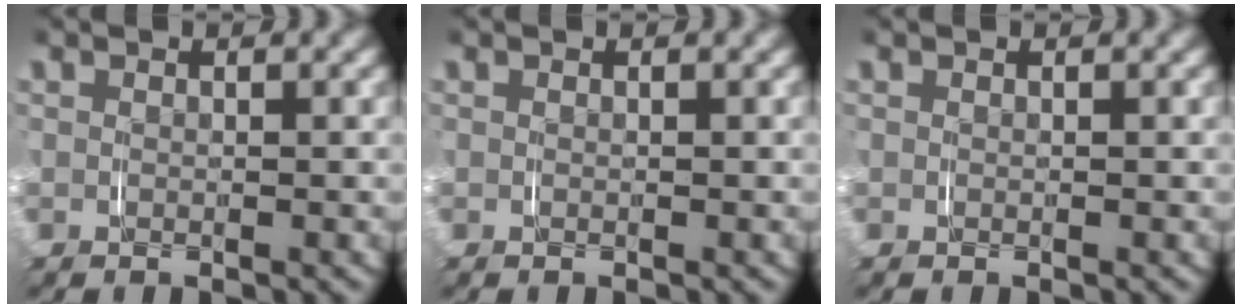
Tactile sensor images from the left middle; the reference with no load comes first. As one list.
[{"total": 0.0}, {"total": 0.0}]